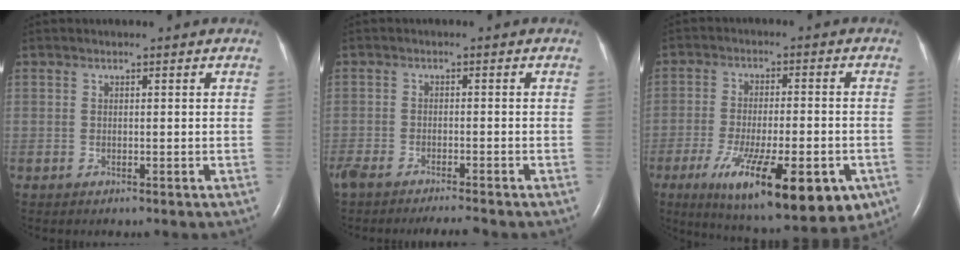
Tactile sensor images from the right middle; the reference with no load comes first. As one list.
[{"total": 6.8, "force": [-6.0, 0.7, 3.2], "torque": [-0.058, -0.011, -0.100]}, {"total": 19.7, "force": [-9.5, 5.5, 16.3], "torque": [-0.227, -0.034, -0.137]}]